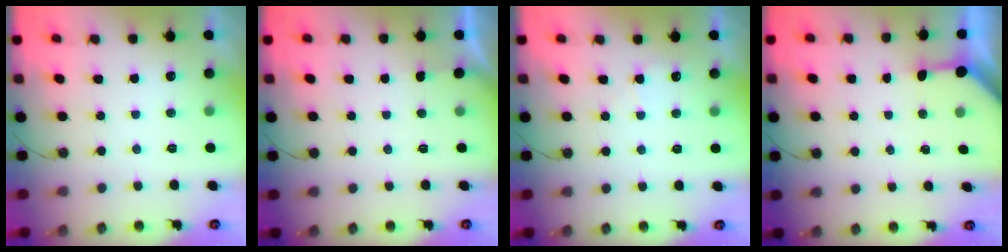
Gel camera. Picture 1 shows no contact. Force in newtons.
{"total": 0.7, "press": 0.7, "slide": 0.1}
{"total": 3.2, "press": 3.2, "slide": 0.5}
{"total": 3.4, "press": 3.4, "slide": 0.3}